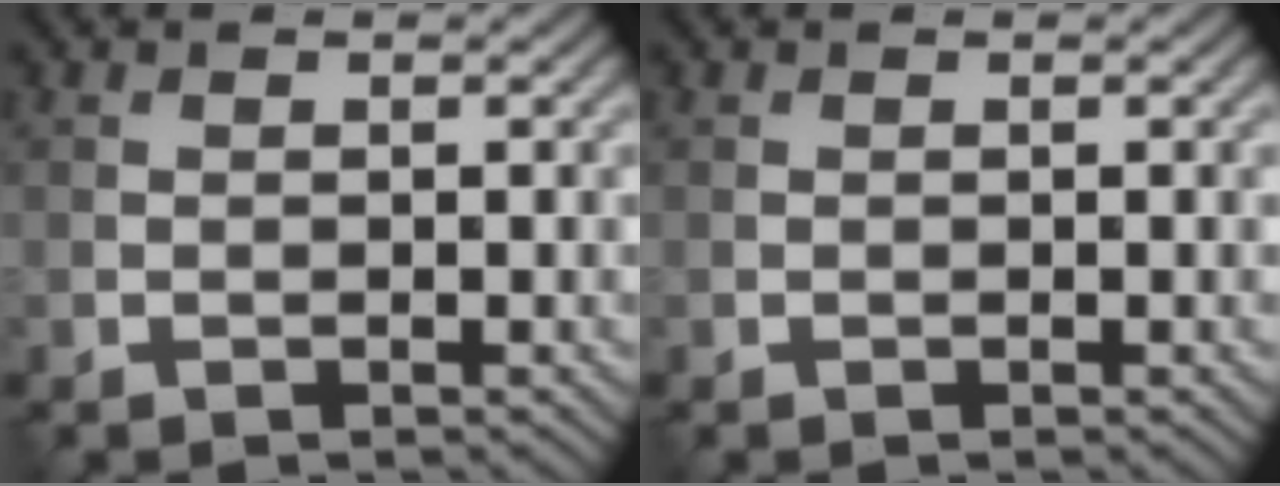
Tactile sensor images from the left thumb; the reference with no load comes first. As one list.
[{"total": 0.0}]